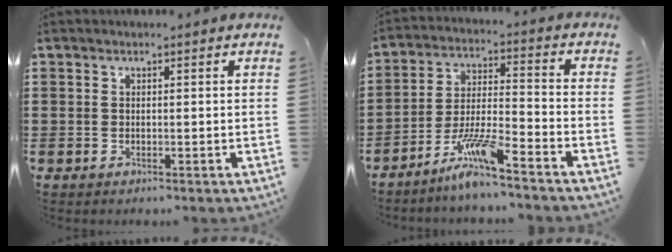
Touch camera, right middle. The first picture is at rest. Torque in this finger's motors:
{"motor_torque": [1.11, -1.03, 0.35, 0.12]}